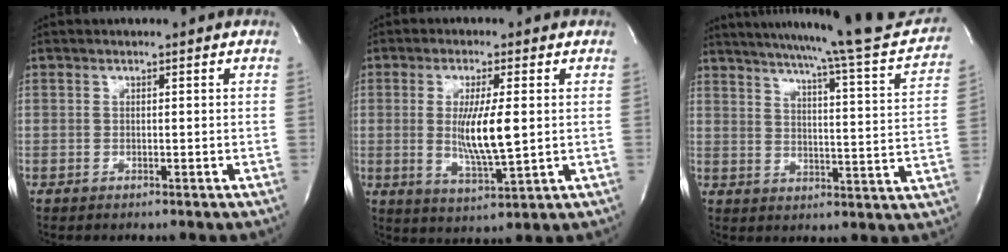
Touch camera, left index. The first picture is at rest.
{"total": 8.2, "force": [0.5, 0.8, 8.1], "torque": [-0.157, -0.020, 0.011]}
{"total": 23.6, "force": [21.5, 0.2, 9.7], "torque": [-0.147, -0.056, 0.269]}